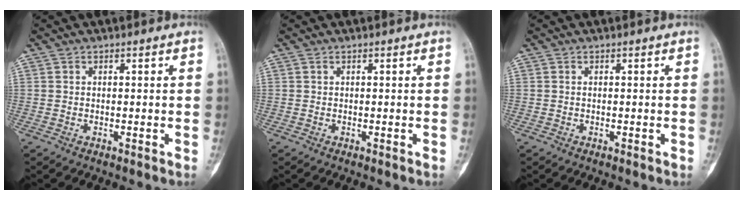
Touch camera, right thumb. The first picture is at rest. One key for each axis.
{"total": 0.0}
{"total": 0.0}